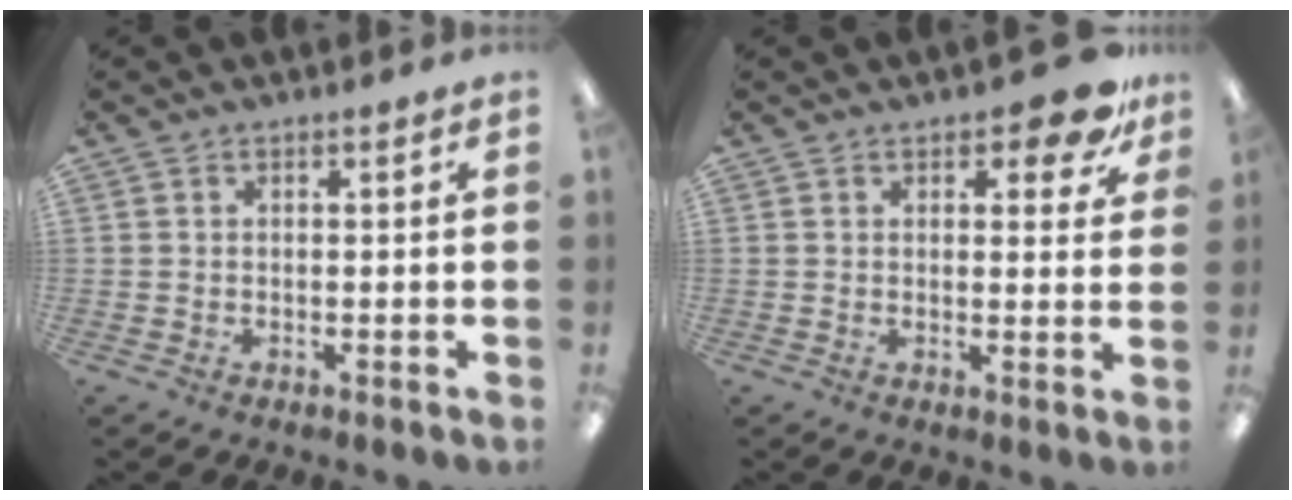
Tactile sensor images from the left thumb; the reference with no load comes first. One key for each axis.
{"total": 8.6, "fx": 5.5, "fy": 3.5, "fz": 5.6, "tx": -0.065, "ty": -0.027, "tz": 0.091}